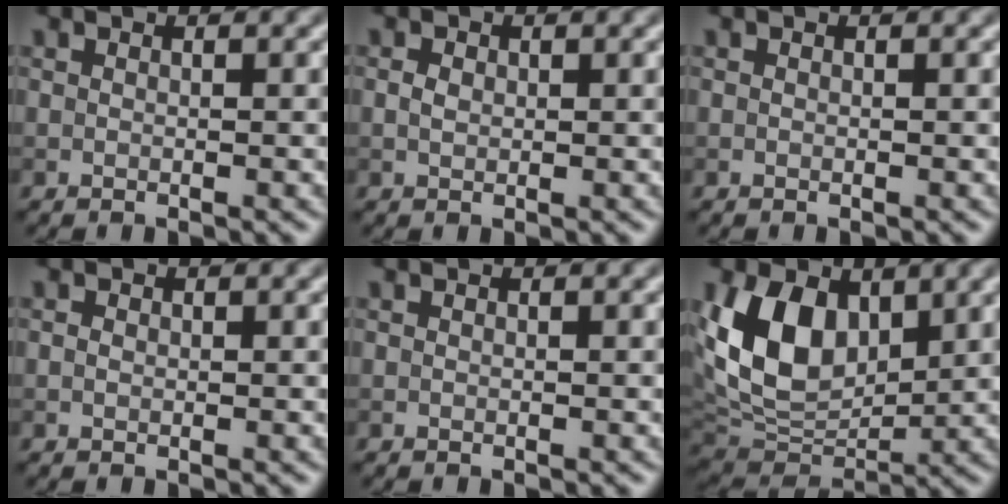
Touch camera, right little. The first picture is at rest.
{"total": 1.1, "force": [0.1, 0.8, 0.6], "torque": [-0.013, 0.001, 0.001]}
{"total": 0.0}
{"total": 0.7, "force": [0.0, 0.5, 0.4], "torque": [-0.007, -0.001, -0.001]}
{"total": 0.0}
{"total": 9.5, "force": [2.6, 6.4, 6.6], "torque": [-0.143, -0.014, 0.048]}